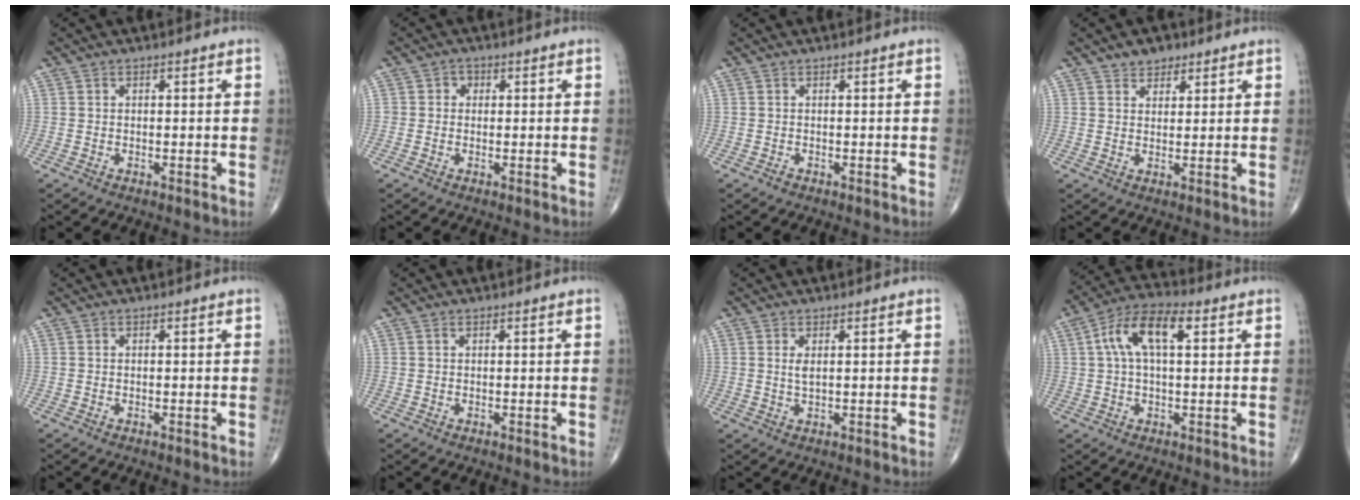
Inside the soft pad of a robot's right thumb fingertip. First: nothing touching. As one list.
[{"total": 1.5, "force": [0.2, 1.4, 0.5], "torque": [0.005, 0.004, -0.003]}, {"total": 0.0}, {"total": 3.6, "force": [2.5, 2.3, 1.3], "torque": [0.002, -0.013, 0.040]}, {"total": 0.0}, {"total": 0.0}, {"total": 1.8, "force": [0.6, 0.6, 1.6], "torque": [-0.032, -0.005, 0.015]}, {"total": 10.2, "force": [2.8, 4.5, 8.7], "torque": [-0.170, 0.029, 0.045]}]